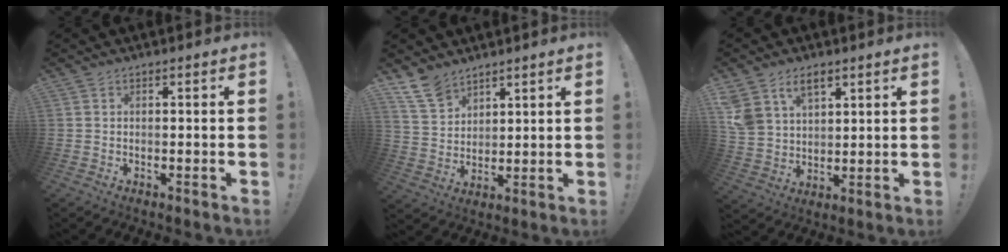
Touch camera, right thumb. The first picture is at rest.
{"total": 10.4, "force": [7.9, 6.0, 3.1], "torque": [-0.067, -0.046, 0.158]}
{"total": 9.9, "force": [5.9, 6.6, 4.3], "torque": [-0.084, -0.025, 0.121]}